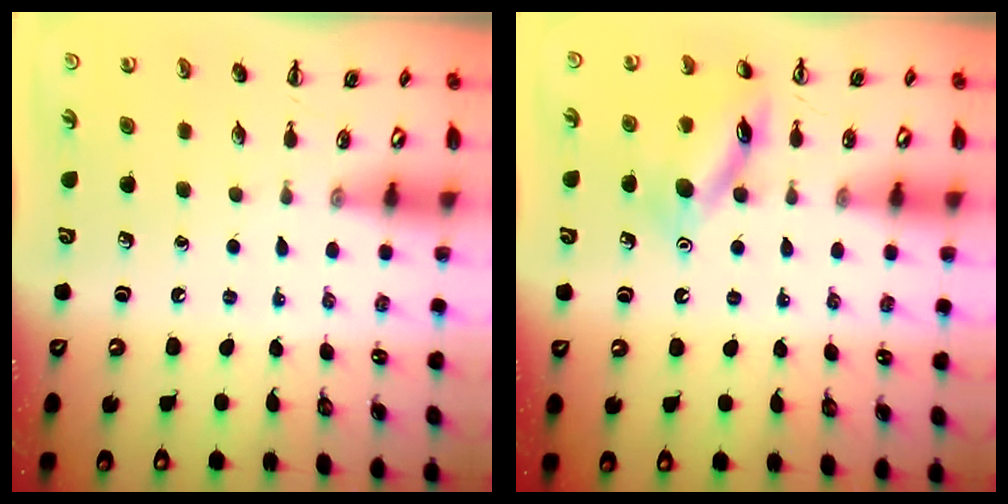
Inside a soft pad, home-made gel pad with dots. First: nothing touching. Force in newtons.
{"total": 12.9, "press": 12.9, "slide": 1.0}